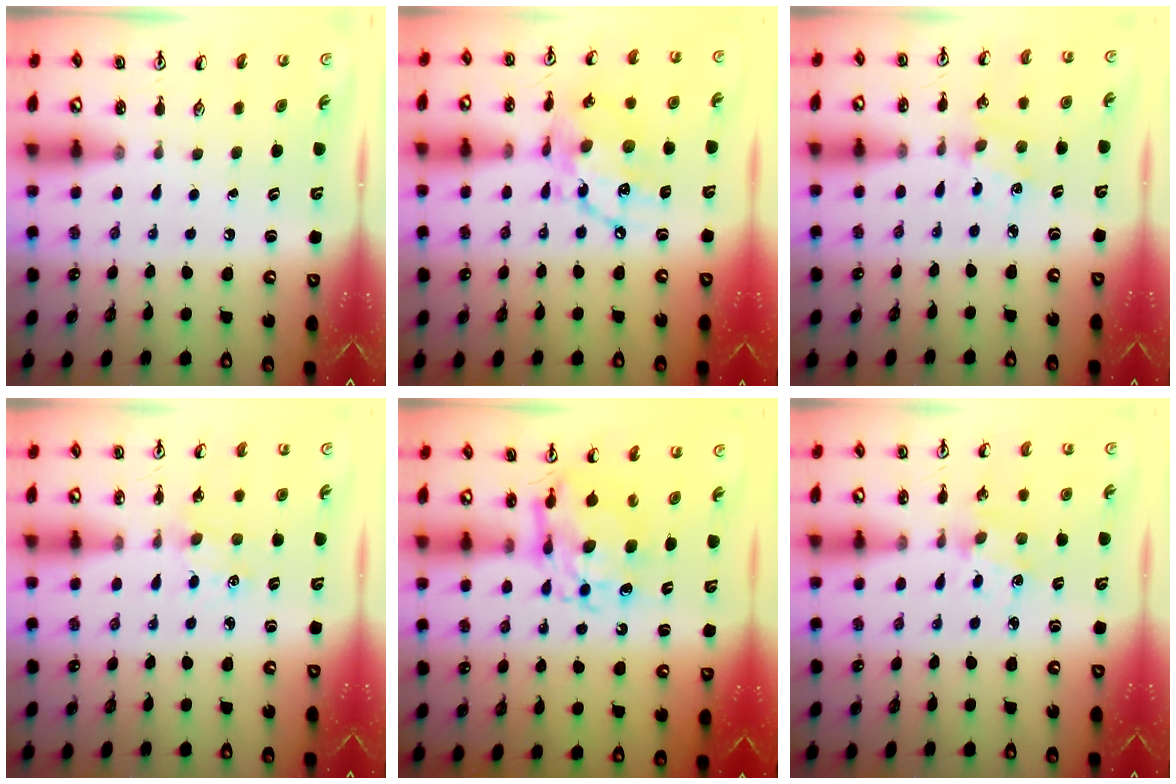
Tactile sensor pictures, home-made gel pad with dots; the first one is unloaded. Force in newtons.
{"total": 14.9, "press": 14.8, "slide": 1.0}
{"total": 1.8, "press": 1.8, "slide": 0.3}
{"total": 1.4, "press": 1.3, "slide": 0.3}
{"total": 10.9, "press": 10.8, "slide": 1.4}
{"total": 2.9, "press": 2.9, "slide": 0.3}